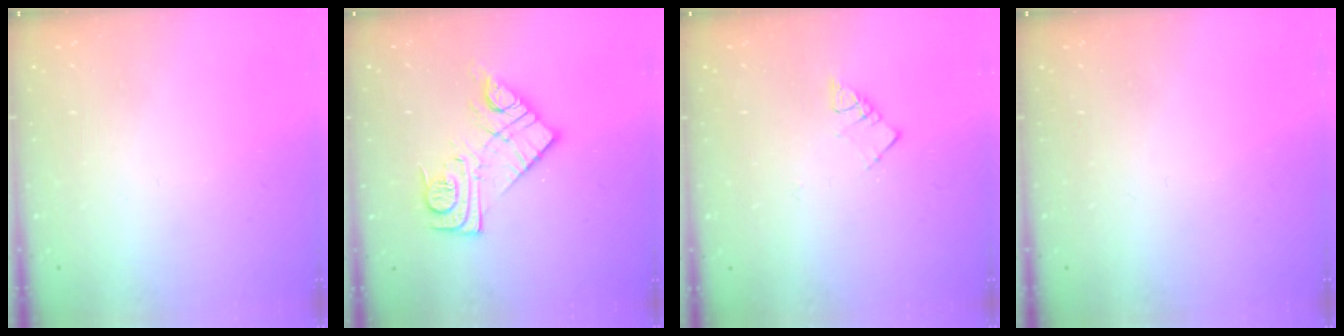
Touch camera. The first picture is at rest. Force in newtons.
{"total": 13.8, "press": 13.7, "slide": 0.8}
{"total": 4.2, "press": 4.2, "slide": 0.4}
{"total": 0.0}